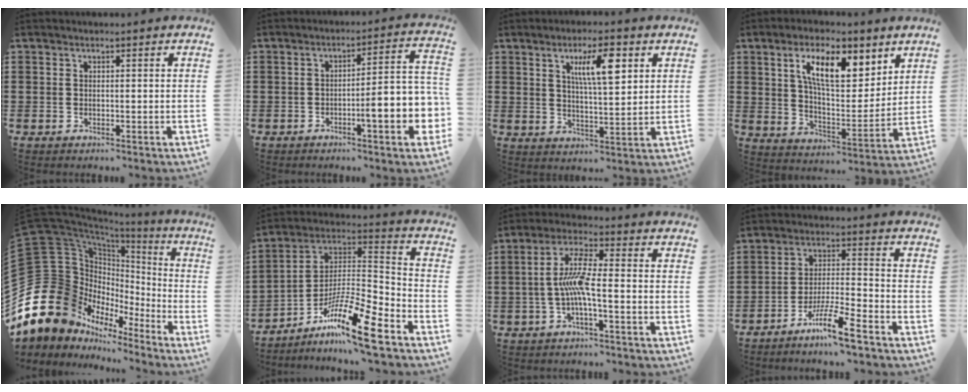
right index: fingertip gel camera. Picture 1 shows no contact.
{"total": 8.7, "force": [-2.5, 1.4, 8.2], "torque": [-0.110, -0.026, -0.048]}
{"total": 8.3, "force": [3.6, 2.2, 7.1], "torque": [-0.132, 0.005, 0.055]}
{"total": 11.1, "force": [6.3, 4.3, 8.1], "torque": [-0.153, -0.009, 0.108]}
{"total": 21.3, "force": [-4.8, 17.3, 11.5], "torque": [-0.269, -0.027, -0.054]}
{"total": 14.4, "force": [-9.9, 1.9, 10.3], "torque": [-0.193, 0.012, -0.186]}
{"total": 7.0, "force": [-1.6, 1.2, 6.7], "torque": [-0.146, -0.006, -0.040]}
{"total": 8.4, "force": [-6.5, 0.3, 5.4], "torque": [-0.113, -0.006, -0.126]}